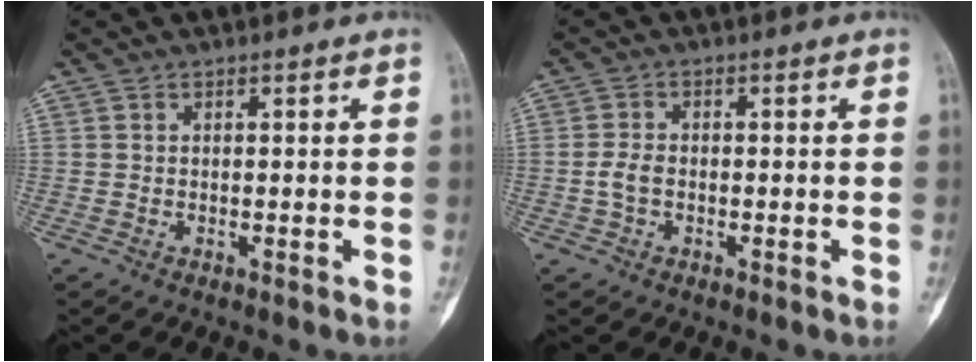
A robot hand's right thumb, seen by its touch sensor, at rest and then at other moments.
{"total": 2.7, "force": [-0.6, 1.8, 1.9], "torque": [-0.039, 0.010, -0.015]}